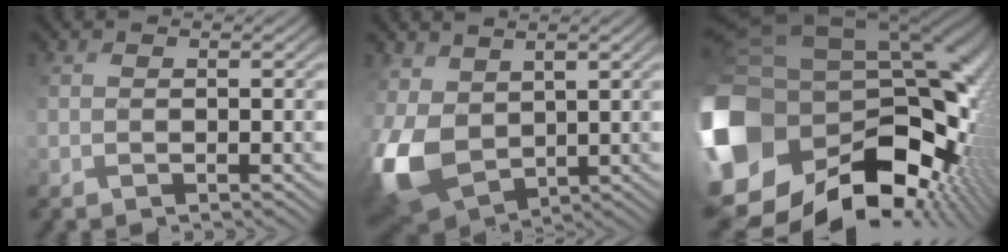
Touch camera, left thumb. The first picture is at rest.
{"total": 10.1, "force": [1.6, 7.3, 6.8], "torque": [-0.199, -0.005, 0.027]}
{"total": 21.6, "force": [-4.0, 16.5, 13.4], "torque": [-0.315, -0.036, -0.034]}